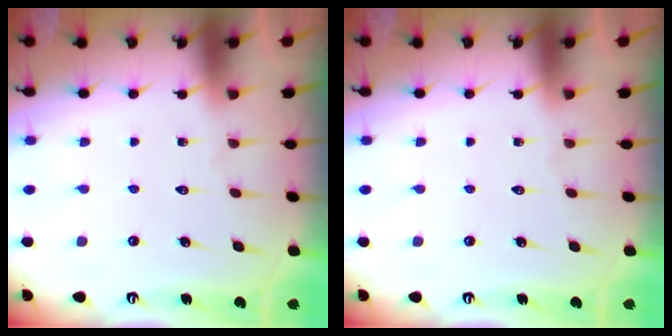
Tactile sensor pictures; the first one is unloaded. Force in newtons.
{"total": 0.0}